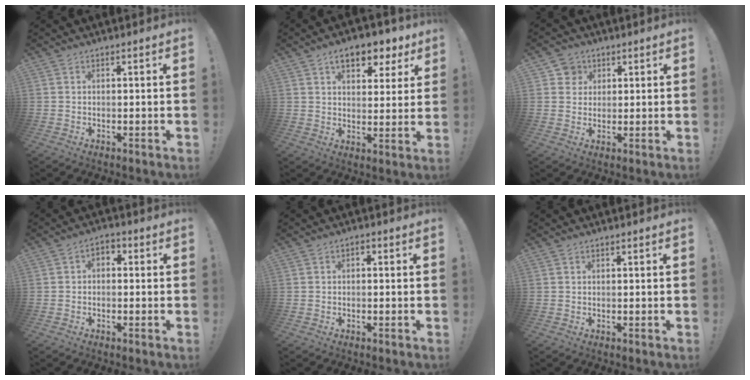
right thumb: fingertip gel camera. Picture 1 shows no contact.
{"total": 10.0, "force": [5.7, 5.3, 6.2], "torque": [-0.074, -0.030, 0.099]}
{"total": 4.7, "force": [1.9, 4.2, 0.8], "torque": [-0.009, -0.006, 0.036]}
{"total": 2.7, "force": [-0.9, 1.8, 1.8], "torque": [-0.025, 0.007, -0.019]}
{"total": 1.1, "force": [-0.8, 0.5, 0.5], "torque": [-0.012, 0.005, -0.015]}
{"total": 0.0}